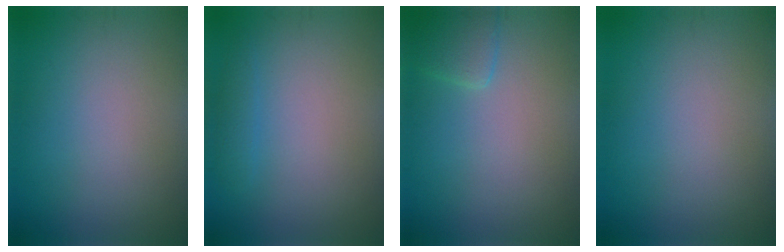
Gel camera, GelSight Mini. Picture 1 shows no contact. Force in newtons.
{"total": 1.0, "press": 1.0, "slide": 0.1}
{"total": 1.7, "press": 1.7, "slide": 0.1}
{"total": 0.0}